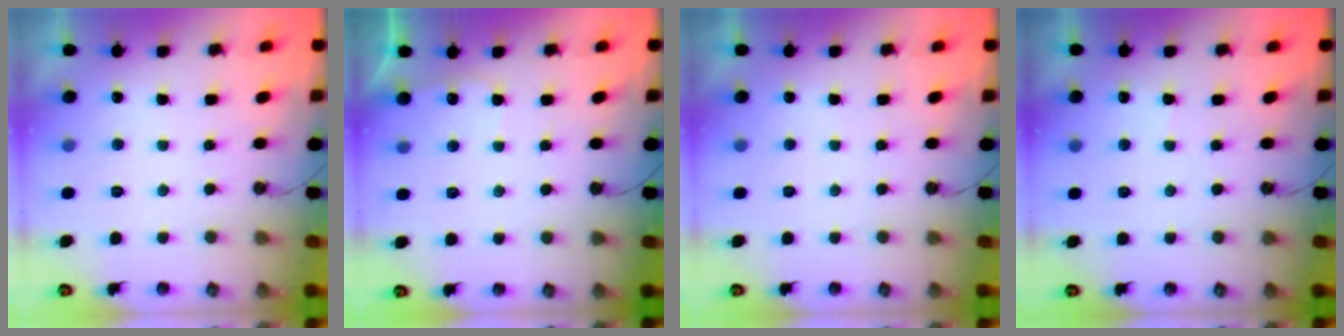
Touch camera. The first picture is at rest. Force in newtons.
{"total": 4.0, "press": 4.0, "slide": 0.5}
{"total": 0.0}
{"total": 2.7, "press": 2.7, "slide": 0.3}